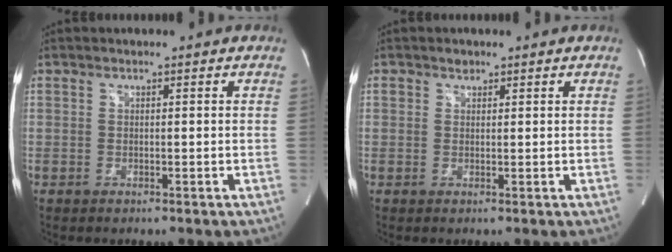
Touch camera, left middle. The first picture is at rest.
{"total": 1.1, "force": [0.8, 0.7, 0.2], "torque": [-0.002, 0.000, 0.012]}